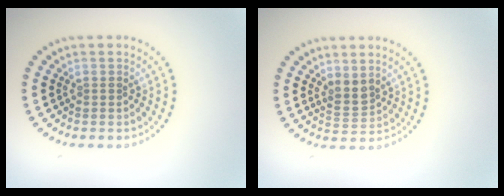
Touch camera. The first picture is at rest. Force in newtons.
{"total": 2.0, "press": 1.6, "slide": 1.1}